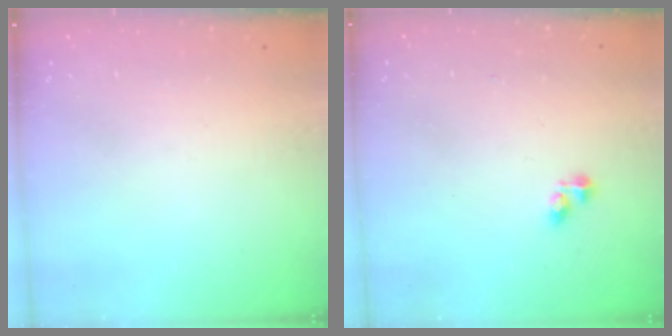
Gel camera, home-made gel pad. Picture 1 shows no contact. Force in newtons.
{"total": 2.5, "press": 2.5, "slide": 0.4}